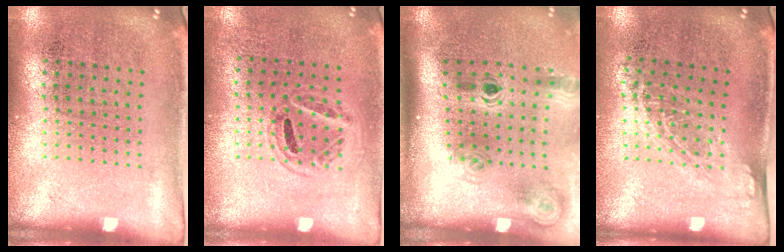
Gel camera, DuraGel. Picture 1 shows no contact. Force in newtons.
{"total": 0.9, "press": 0.8, "slide": 0.5}
{"total": 2.1, "press": 1.4, "slide": 1.6}
{"total": 1.3, "press": 1.0, "slide": 0.9}